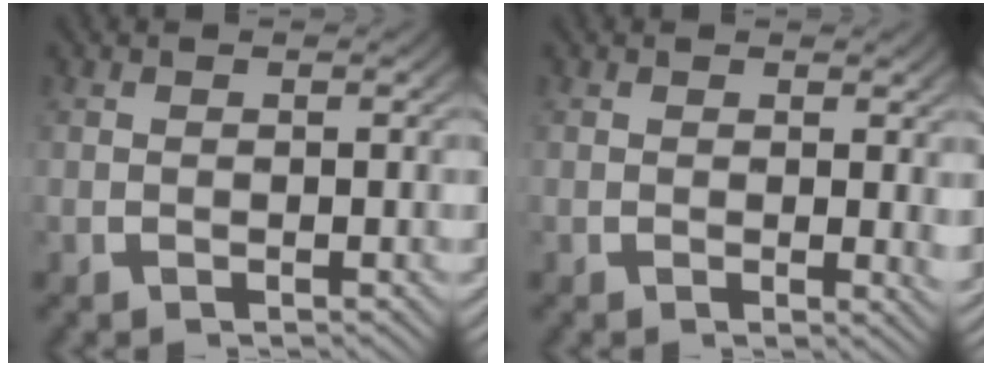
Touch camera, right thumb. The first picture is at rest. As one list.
[{"total": 1.2, "force": [0.5, 0.3, 1.0], "torque": [-0.006, -0.005, 0.006]}]